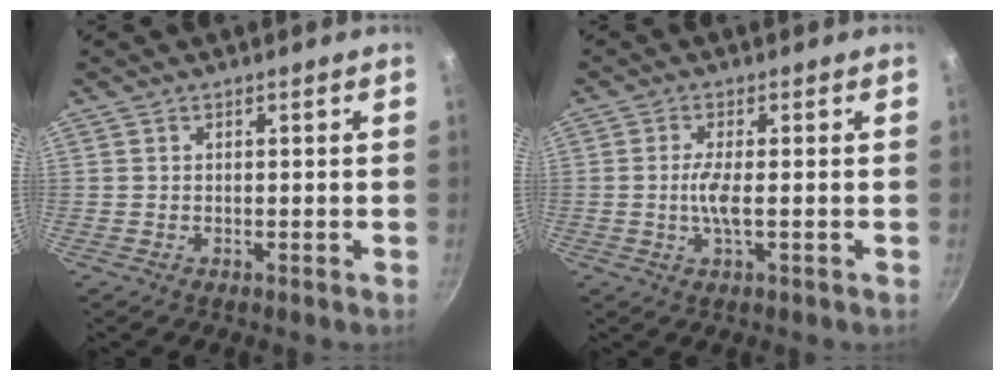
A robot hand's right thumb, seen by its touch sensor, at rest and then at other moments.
{"total": 3.7, "force": [-0.4, 0.7, 3.7], "torque": [-0.084, 0.001, -0.010]}